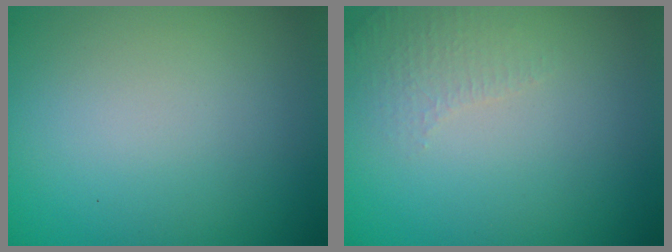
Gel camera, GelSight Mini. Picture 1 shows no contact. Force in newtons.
{"total": 1.6, "press": 1.6, "slide": 0.4}